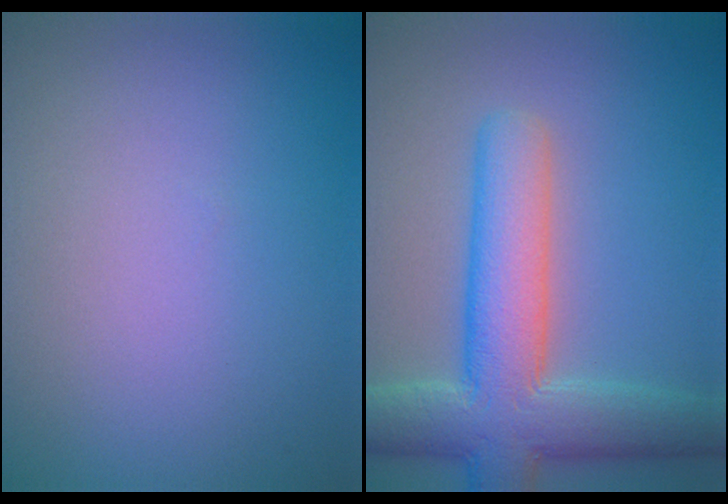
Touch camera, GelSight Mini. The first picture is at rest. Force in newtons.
{"total": 8.7, "press": 8.7, "slide": 0.7}